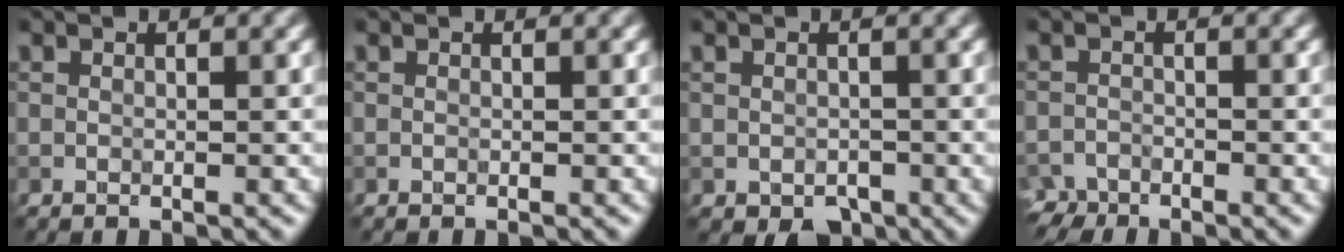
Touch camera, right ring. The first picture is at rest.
{"total": 0.0}
{"total": 1.9, "force": [-0.7, 1.4, 0.9], "torque": [-0.007, -0.003, -0.009]}
{"total": 2.0, "force": [-1.8, 0.8, -0.1], "torque": [0.007, 0.000, -0.040]}